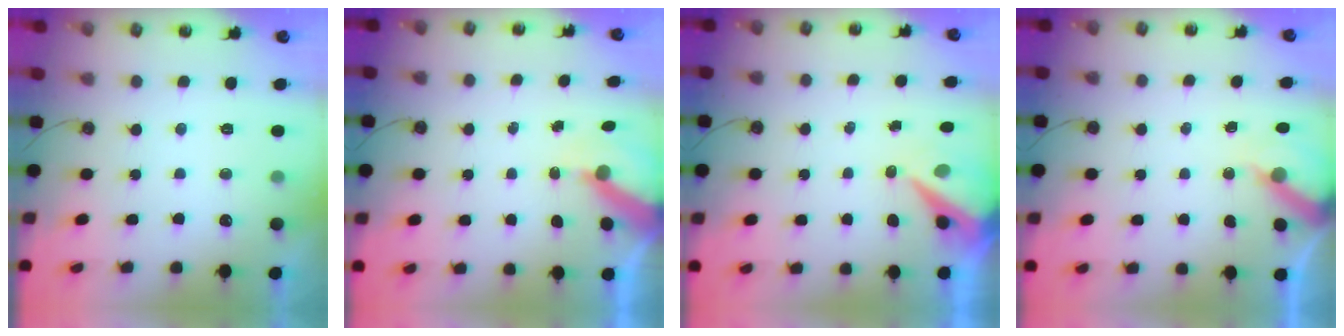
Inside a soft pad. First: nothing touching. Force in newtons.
{"total": 7.5, "press": 7.5, "slide": 0.9}
{"total": 7.4, "press": 7.4, "slide": 1.0}
{"total": 6.4, "press": 6.3, "slide": 0.7}